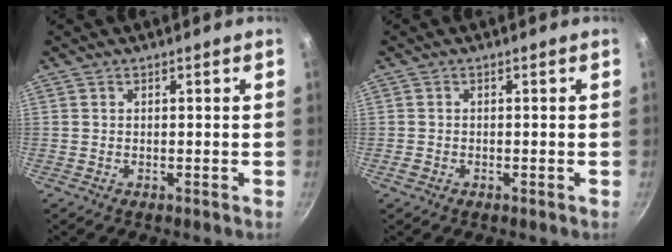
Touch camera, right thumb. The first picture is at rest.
{"total": 1.1, "force": [-0.6, 0.8, 0.5], "torque": [-0.012, 0.001, -0.011]}